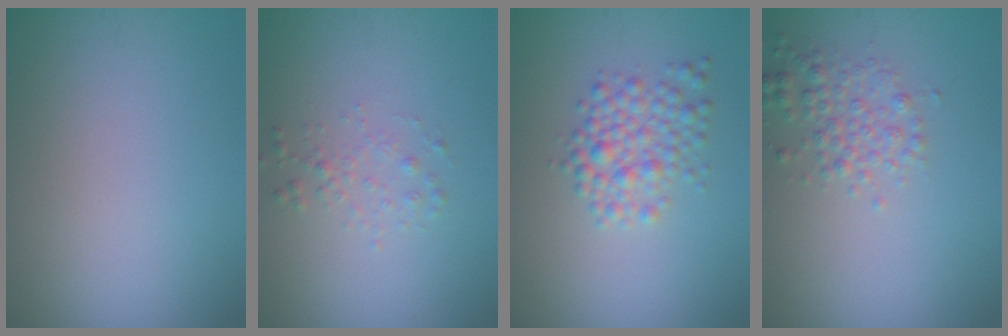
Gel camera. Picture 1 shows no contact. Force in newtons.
{"total": 1.2, "press": 1.2, "slide": 0.0}
{"total": 3.3, "press": 3.3, "slide": 0.1}
{"total": 2.4, "press": 2.4, "slide": 0.0}